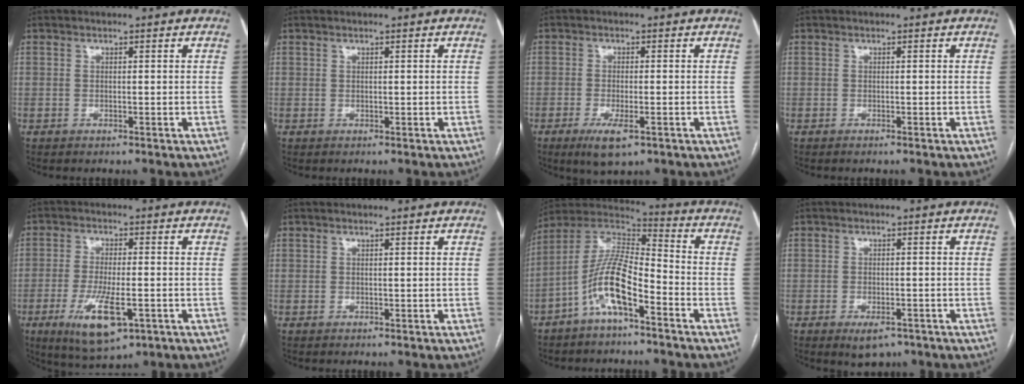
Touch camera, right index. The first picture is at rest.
{"total": 0.0}
{"total": 5.0, "force": [-2.6, 1.4, 4.0], "torque": [-0.074, -0.010, -0.040]}
{"total": 0.0}
{"total": 9.7, "force": [-3.8, 2.8, 8.5], "torque": [-0.158, -0.020, -0.057]}
{"total": 0.0}
{"total": 11.6, "force": [-5.7, 2.8, 9.7], "torque": [-0.197, 0.016, -0.111]}
{"total": 3.8, "force": [-2.4, 1.8, 2.4], "torque": [-0.033, -0.004, -0.027]}